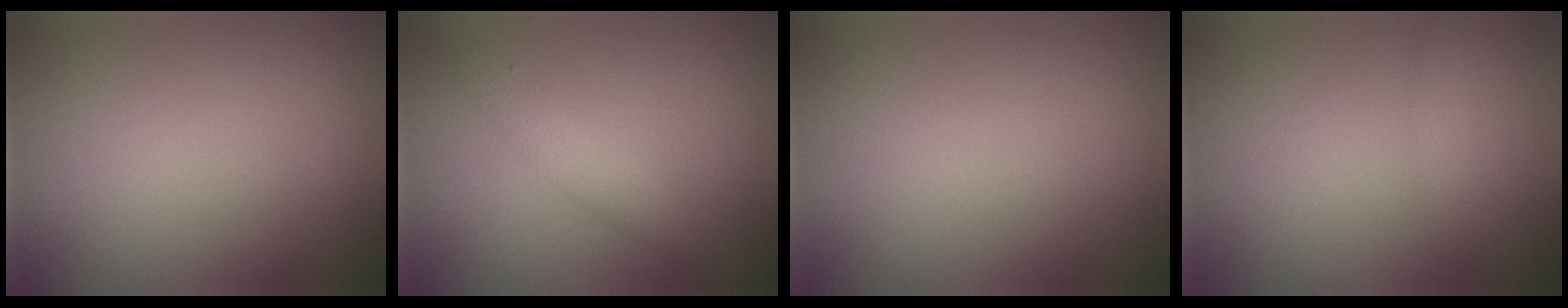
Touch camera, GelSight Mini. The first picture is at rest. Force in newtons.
{"total": 1.9, "press": 1.9, "slide": 0.0}
{"total": 0.0}
{"total": 1.0, "press": 1.0, "slide": 0.0}